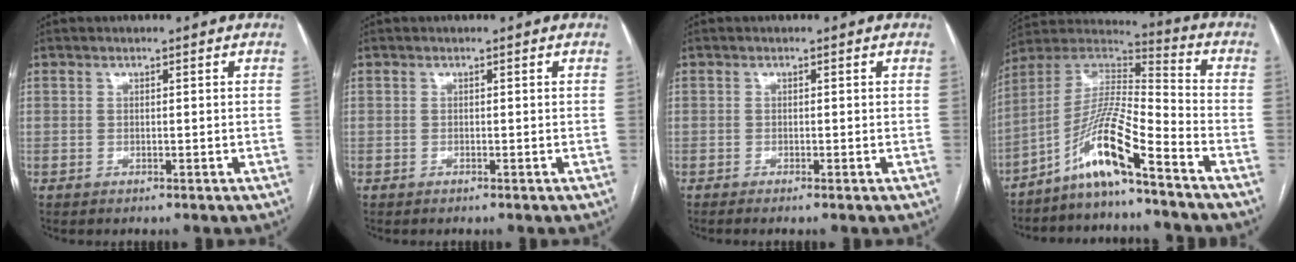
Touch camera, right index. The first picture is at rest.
{"total": 0.0}
{"total": 0.7, "force": [-0.5, -0.1, 0.4], "torque": [-0.009, 0.000, -0.011]}
{"total": 12.0, "force": [-7.8, 0.1, 9.1], "torque": [-0.181, 0.007, -0.152]}